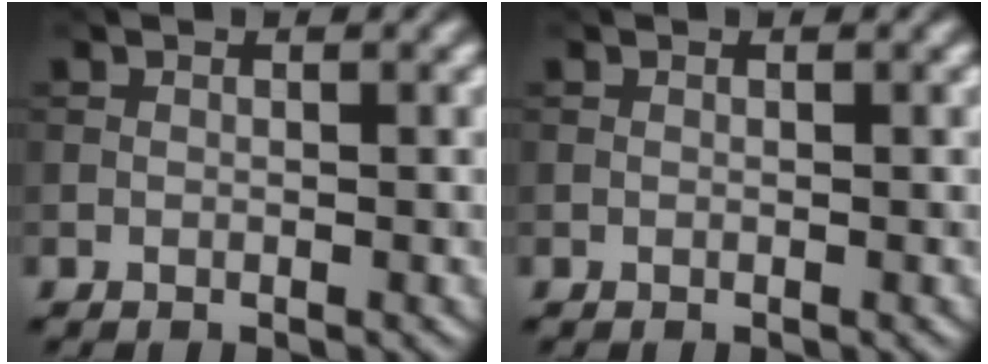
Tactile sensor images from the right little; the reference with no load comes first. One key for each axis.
{"total": 0.0}